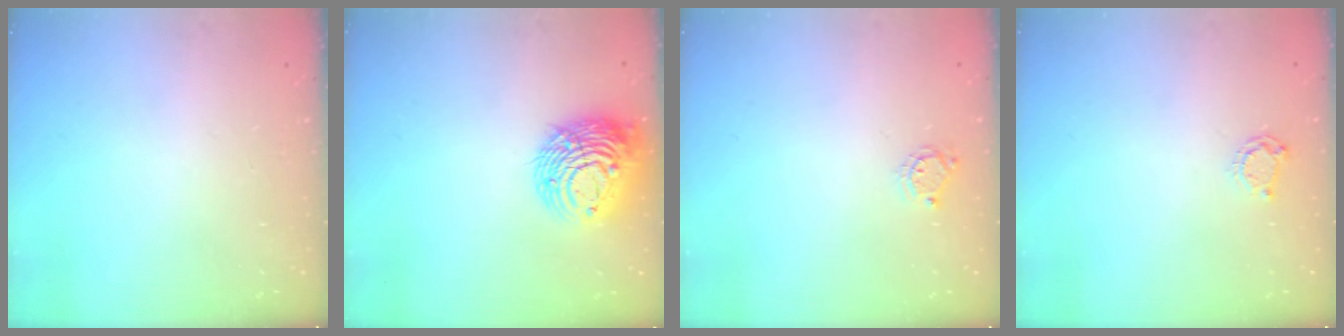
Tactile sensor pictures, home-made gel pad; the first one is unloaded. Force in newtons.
{"total": 13.4, "press": 13.3, "slide": 1.7}
{"total": 3.8, "press": 3.8, "slide": 0.4}
{"total": 4.2, "press": 4.2, "slide": 0.5}